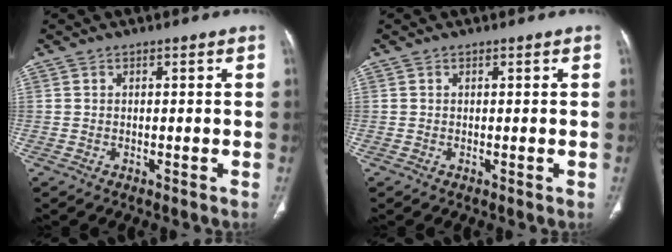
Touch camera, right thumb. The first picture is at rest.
{"total": 0.0}